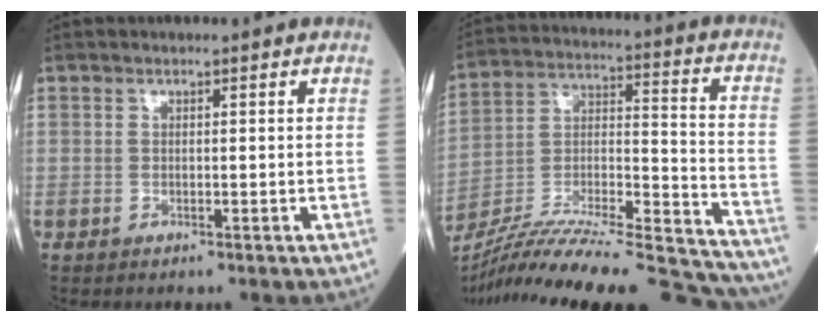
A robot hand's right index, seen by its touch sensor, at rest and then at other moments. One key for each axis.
{"total": 32.9, "fx": -29.8, "fy": 2.4, "fz": 13.7, "tx": -0.179, "ty": -0.026, "tz": -0.450}